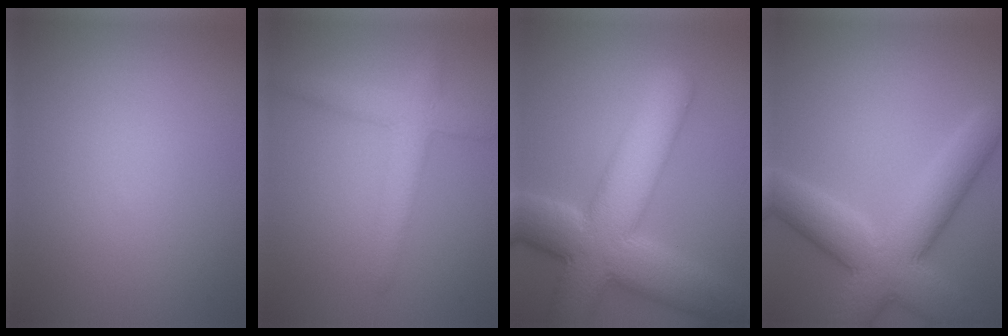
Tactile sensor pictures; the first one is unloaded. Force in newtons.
{"total": 3.4, "press": 3.4, "slide": 0.2}
{"total": 12.3, "press": 12.3, "slide": 0.8}
{"total": 9.1, "press": 9.0, "slide": 0.6}